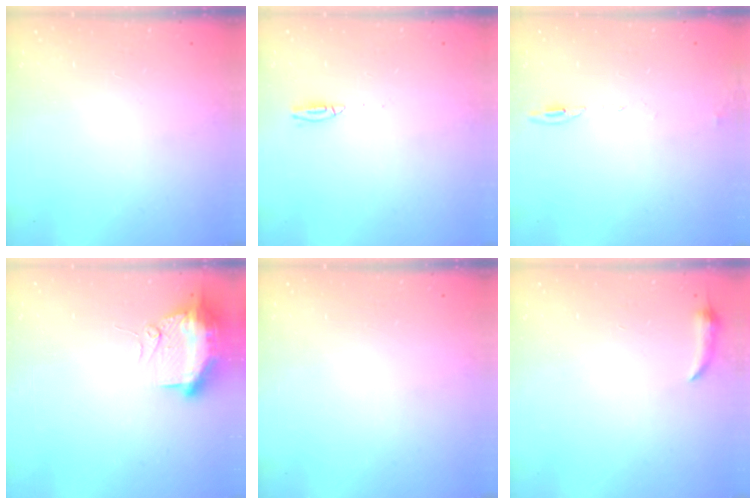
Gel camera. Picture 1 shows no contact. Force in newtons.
{"total": 12.4, "press": 5.3, "slide": 11.2}
{"total": 6.2, "press": 5.9, "slide": 2.0}
{"total": 16.8, "press": 12.1, "slide": 11.7}
{"total": 0.0}
{"total": 4.0, "press": 3.9, "slide": 0.8}